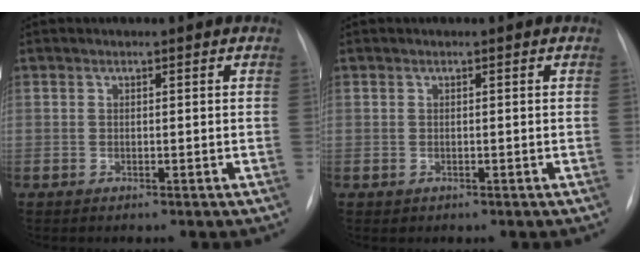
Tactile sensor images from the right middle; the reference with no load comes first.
{"total": 0.0}